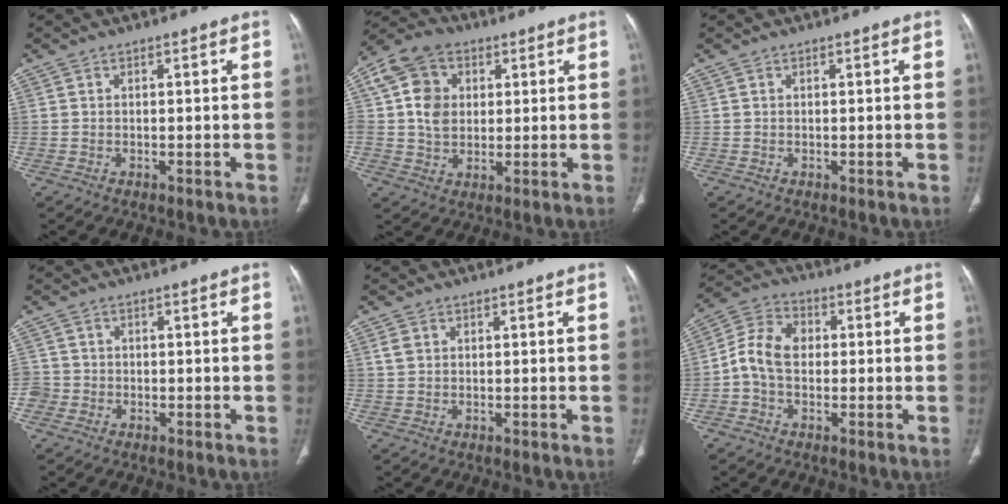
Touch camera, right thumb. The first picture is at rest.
{"total": 11.0, "force": [2.3, 8.8, 6.2], "torque": [-0.106, 0.007, 0.036]}
{"total": 0.0}
{"total": 3.0, "force": [-1.0, 2.8, 0.4], "torque": [0.005, 0.013, -0.022]}
{"total": 2.0, "force": [0.7, 1.5, 1.0], "torque": [-0.016, 0.001, 0.017]}
{"total": 8.4, "force": [-0.5, 6.2, 5.7], "torque": [-0.097, 0.029, -0.021]}